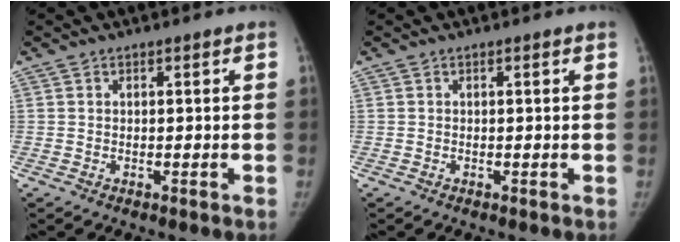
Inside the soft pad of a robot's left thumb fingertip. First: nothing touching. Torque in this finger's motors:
{"motor_torque": [-0.11, -0.15, -0.46, 0.08, -0.05]}